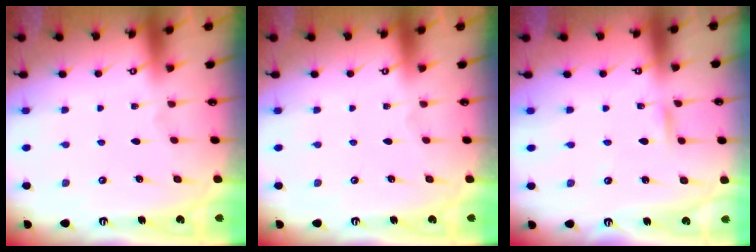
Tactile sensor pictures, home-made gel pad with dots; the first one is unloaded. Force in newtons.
{"total": 0.0}
{"total": 3.6, "press": 3.5, "slide": 0.4}